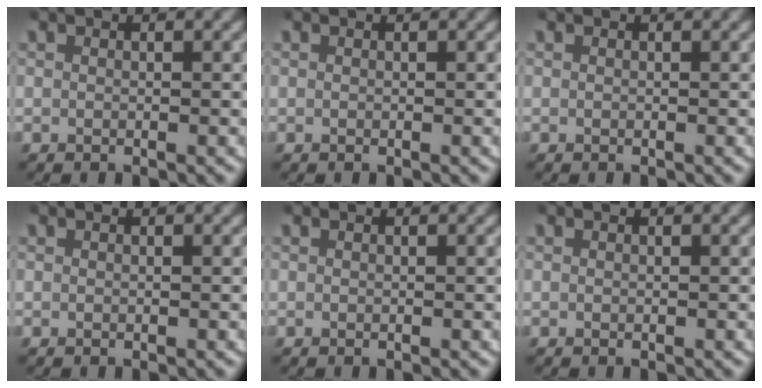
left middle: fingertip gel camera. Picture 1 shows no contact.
{"total": 0.0}
{"total": 0.0}
{"total": 0.0}
{"total": 0.0}
{"total": 0.0}